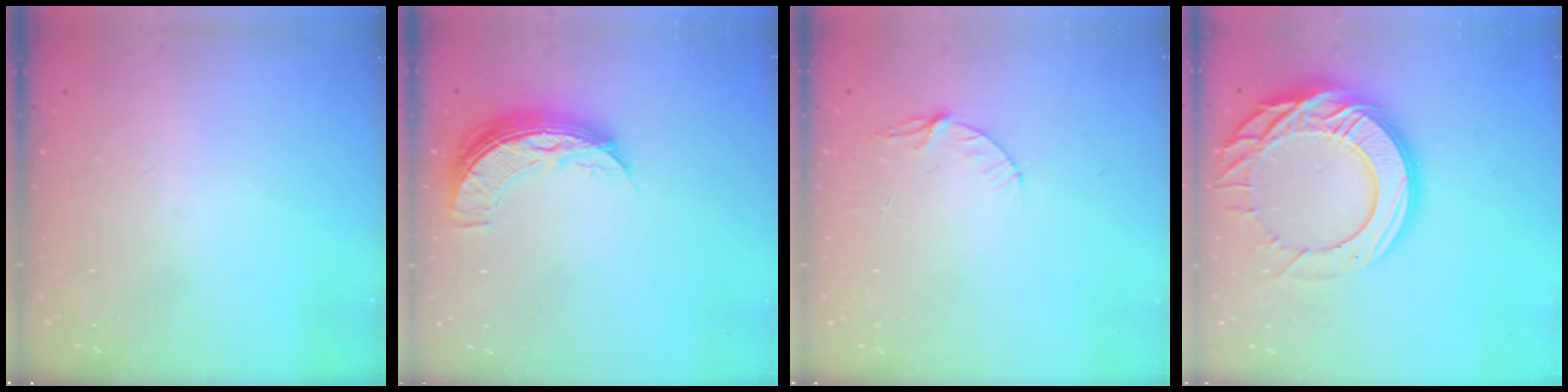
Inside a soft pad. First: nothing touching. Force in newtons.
{"total": 9.8, "press": 9.8, "slide": 0.7}
{"total": 4.7, "press": 4.7, "slide": 0.4}
{"total": 22.6, "press": 22.5, "slide": 2.2}